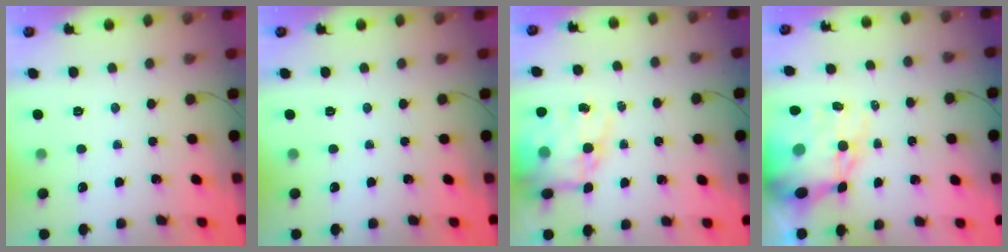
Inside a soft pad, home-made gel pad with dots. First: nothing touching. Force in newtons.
{"total": 0.0}
{"total": 16.3, "press": 15.8, "slide": 3.9}
{"total": 15.6, "press": 15.2, "slide": 3.7}